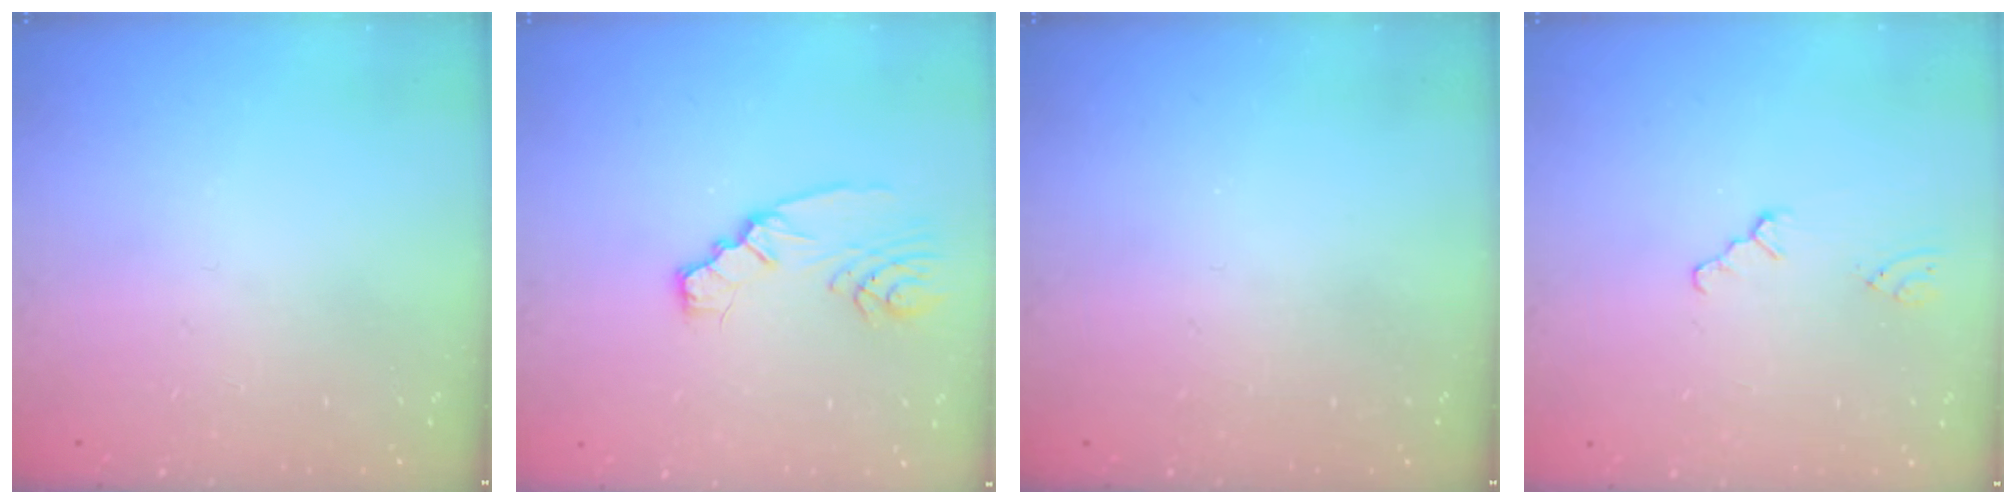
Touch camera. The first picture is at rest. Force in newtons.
{"total": 4.4, "press": 4.4, "slide": 0.3}
{"total": 0.0}
{"total": 0.0}